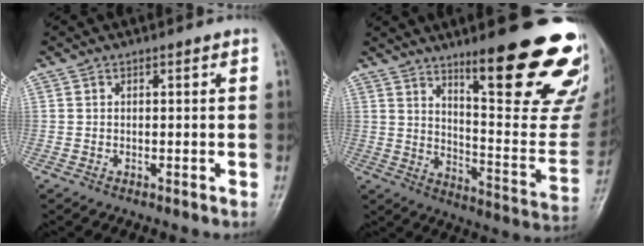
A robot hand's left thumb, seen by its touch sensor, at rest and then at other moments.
{"total": 26.5, "force": [16.5, 5.5, 20.0], "torque": [-0.217, -0.100, 0.241]}